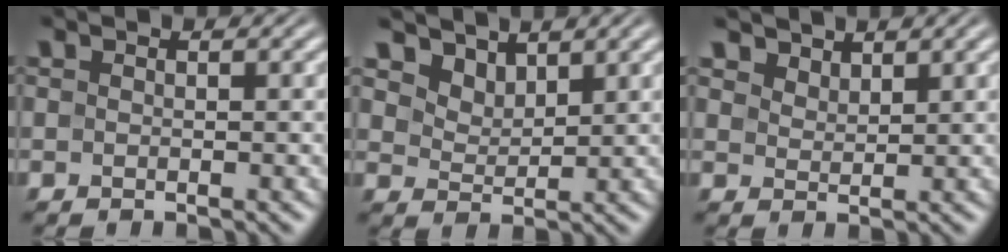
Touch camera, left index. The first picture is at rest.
{"total": 3.7, "force": [3.0, 1.8, 1.2], "torque": [-0.039, -0.016, 0.067]}
{"total": 2.3, "force": [2.1, 0.9, 0.4], "torque": [-0.014, -0.013, 0.049]}